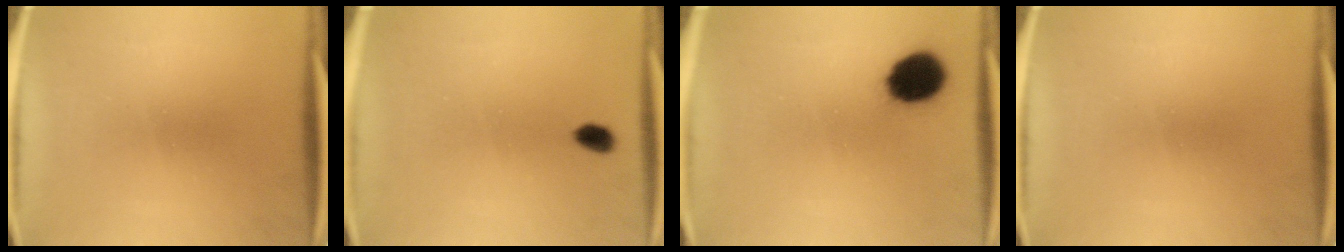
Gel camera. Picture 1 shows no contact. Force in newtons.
{"total": 2.4}
{"total": 11.1}
{"total": 0.0}